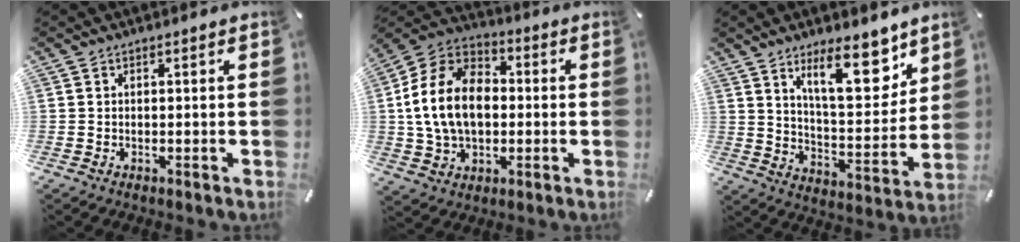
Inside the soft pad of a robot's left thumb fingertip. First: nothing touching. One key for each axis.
{"total": 15.9, "fx": -0.5, "fy": 12.0, "fz": 10.4, "tx": -0.237, "ty": 0.020, "tz": -0.011}
{"total": 15.8, "fx": 10.0, "fy": 5.8, "fz": 10.8, "tx": -0.151, "ty": -0.061, "tz": 0.162}